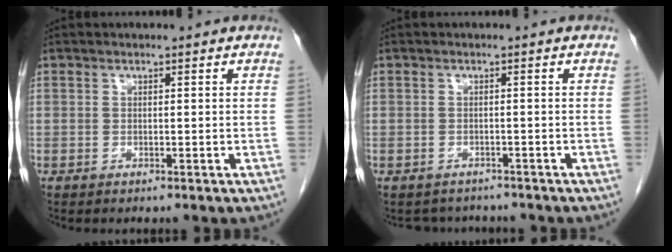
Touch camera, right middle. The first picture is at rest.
{"total": 3.6, "force": [-3.3, 1.5, 0.0], "torque": [-0.003, 0.001, -0.044]}